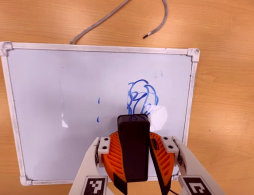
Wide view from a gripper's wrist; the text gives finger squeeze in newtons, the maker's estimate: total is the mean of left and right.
{"total": 10.2, "left": 10.3, "right": 10.2}